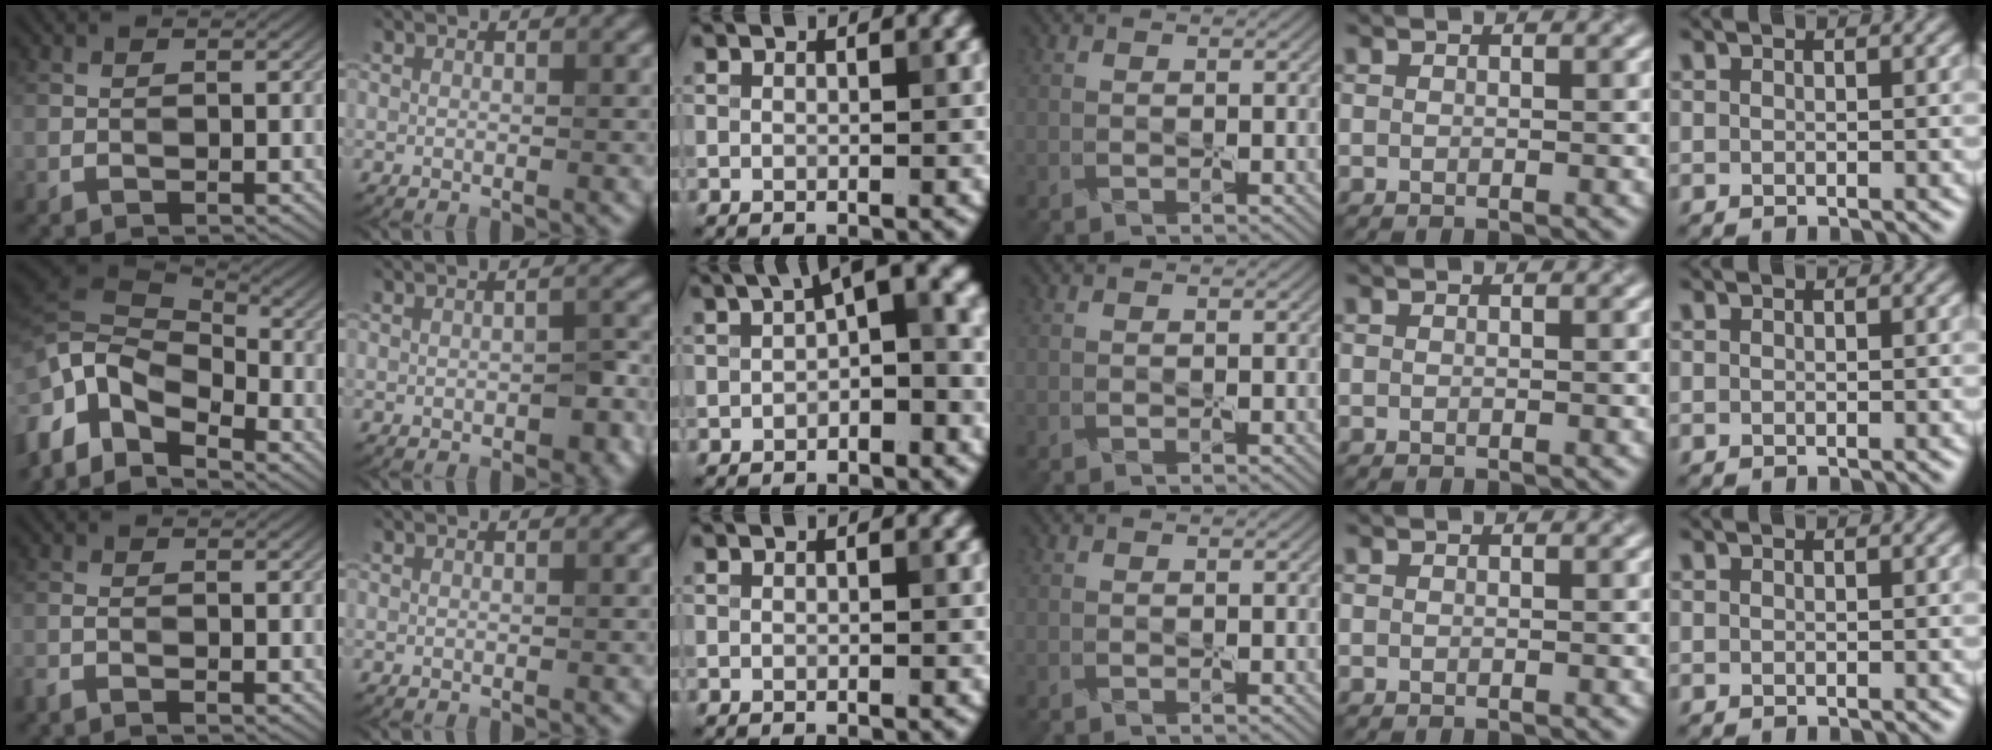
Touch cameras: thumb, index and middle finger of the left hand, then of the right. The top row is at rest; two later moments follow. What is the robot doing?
{"motion": "peel", "object": "velcro strap"}